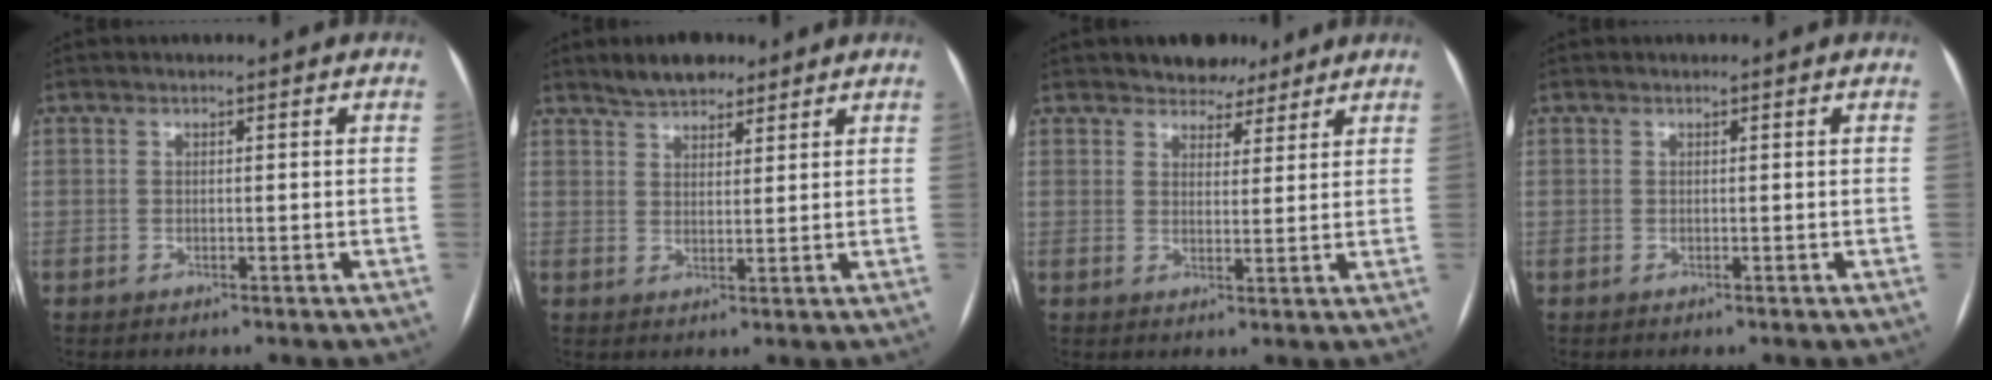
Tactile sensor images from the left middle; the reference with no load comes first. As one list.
[{"total": 5.7, "force": [4.6, 2.3, 2.3], "torque": [-0.045, 0.011, 0.085]}, {"total": 5.1, "force": [4.2, 2.7, 1.2], "torque": [-0.014, 0.003, 0.066]}, {"total": 0.0}]